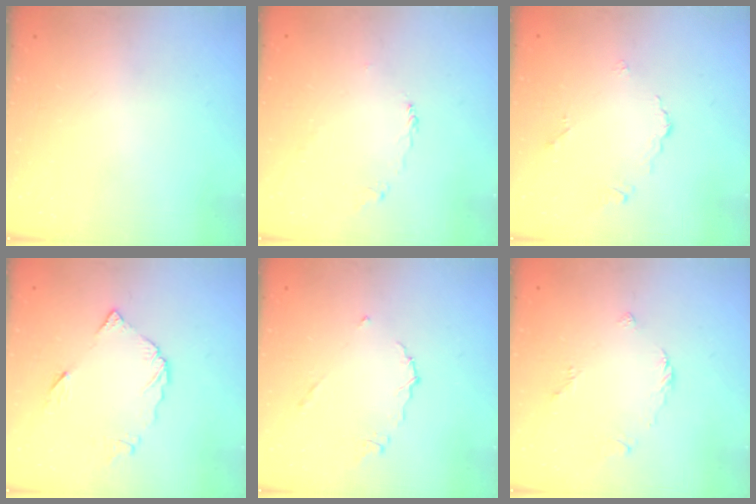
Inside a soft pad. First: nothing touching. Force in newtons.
{"total": 2.3, "press": 2.3, "slide": 0.3}
{"total": 2.8, "press": 2.8, "slide": 0.6}
{"total": 7.9, "press": 7.8, "slide": 1.0}
{"total": 5.5, "press": 5.5, "slide": 0.4}
{"total": 3.4, "press": 3.3, "slide": 0.7}